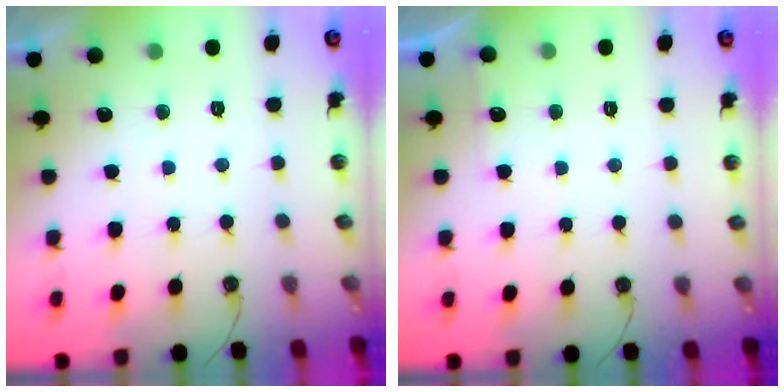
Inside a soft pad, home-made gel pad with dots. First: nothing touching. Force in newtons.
{"total": 2.7, "press": 2.7, "slide": 0.4}